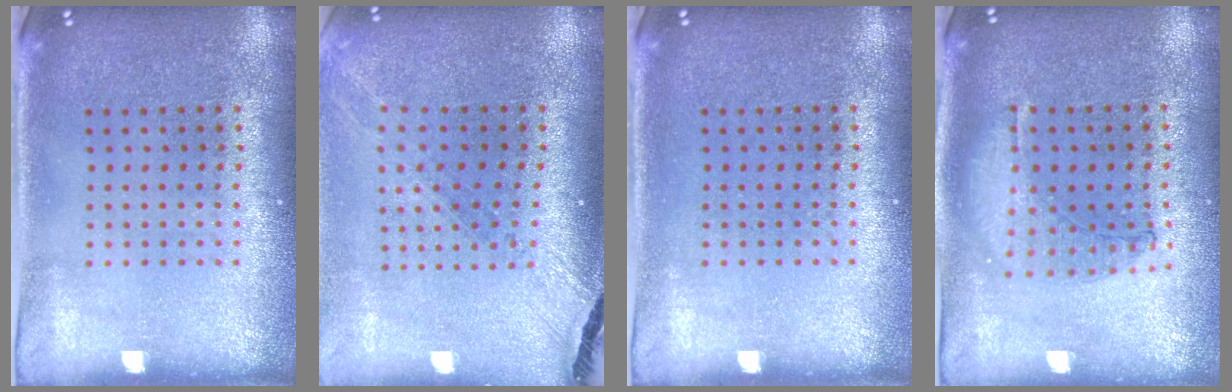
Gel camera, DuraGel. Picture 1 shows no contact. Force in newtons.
{"total": 1.5, "press": 1.4, "slide": 0.3}
{"total": 0.0}
{"total": 1.0, "press": 0.9, "slide": 0.3}